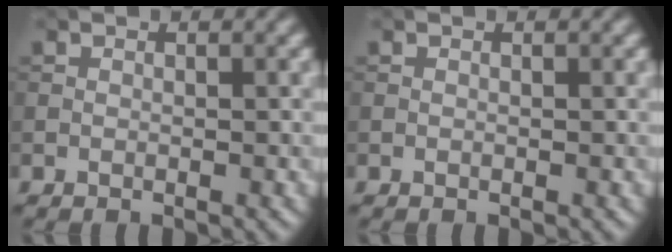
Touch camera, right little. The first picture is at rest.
{"total": 0.0}